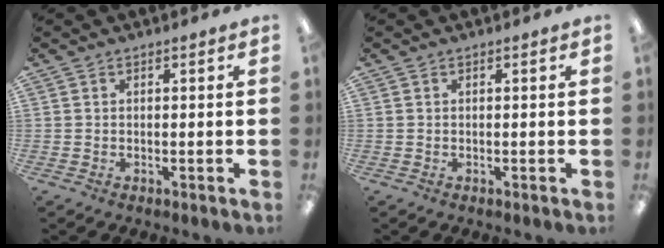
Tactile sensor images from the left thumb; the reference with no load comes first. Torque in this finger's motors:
{"motor_torque": [-0.19, -0.13, 0.19, 0.00, 0.00]}